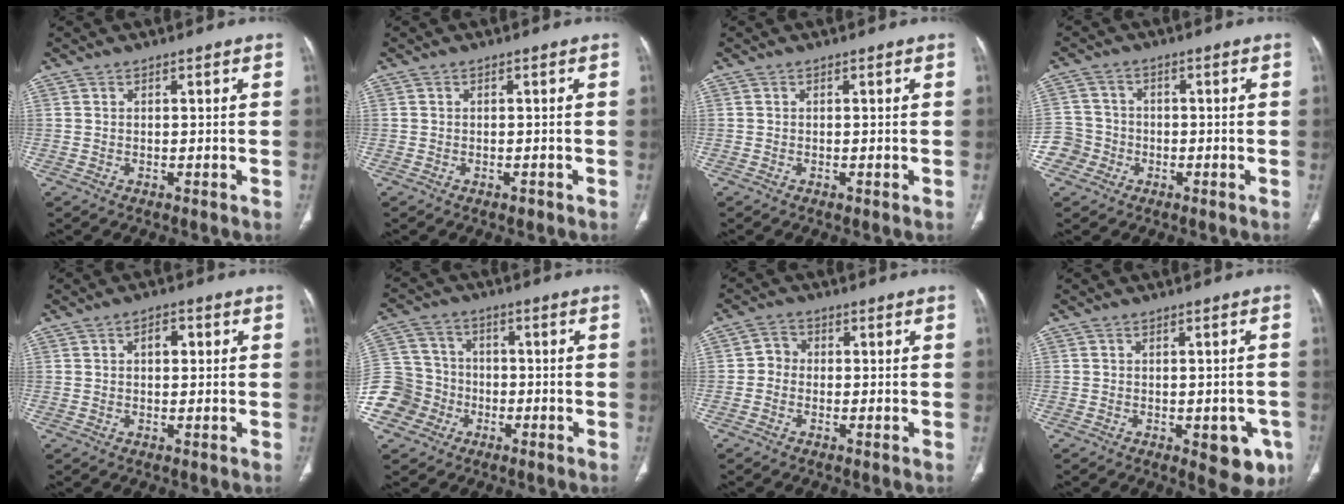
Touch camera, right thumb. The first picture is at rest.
{"total": 0.8, "force": [-0.6, 0.4, 0.3], "torque": [-0.001, 0.000, -0.007]}
{"total": 0.0}
{"total": 5.6, "force": [-2.4, 5.1, 0.0], "torque": [0.022, 0.019, -0.051]}
{"total": 3.3, "force": [0.8, 2.0, 2.4], "torque": [-0.025, 0.006, 0.013]}
{"total": 12.4, "force": [-5.0, 11.1, 2.5], "torque": [-0.047, 0.050, -0.090]}
{"total": 2.8, "force": [-0.6, 2.5, 1.1], "torque": [-0.004, 0.008, -0.022]}
{"total": 7.3, "force": [-2.9, 3.6, 5.7], "torque": [-0.035, 0.001, -0.029]}